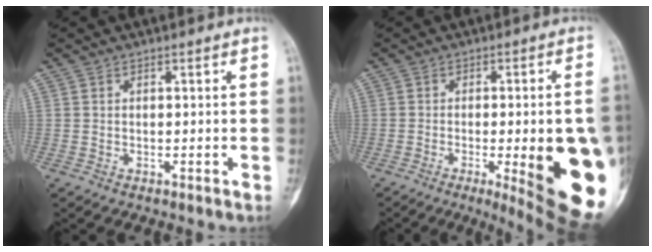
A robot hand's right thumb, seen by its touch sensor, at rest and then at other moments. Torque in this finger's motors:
{"motor_torque": [1.53, 3.48, 2.20, -0.47, 0.10]}